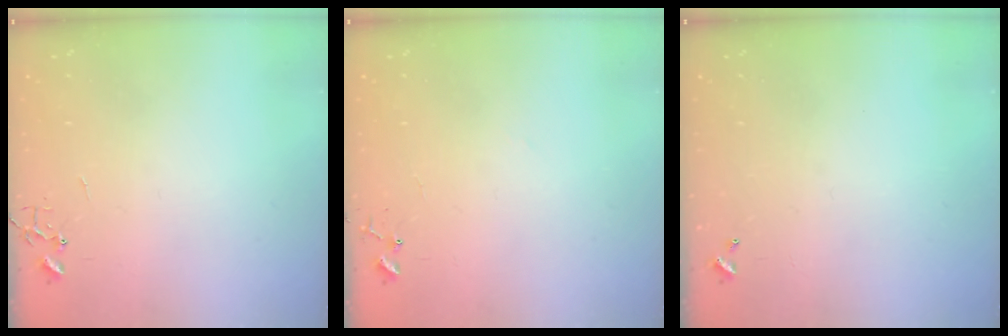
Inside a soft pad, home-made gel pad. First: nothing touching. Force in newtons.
{"total": 5.7, "press": 5.7, "slide": 0.5}
{"total": 0.0}